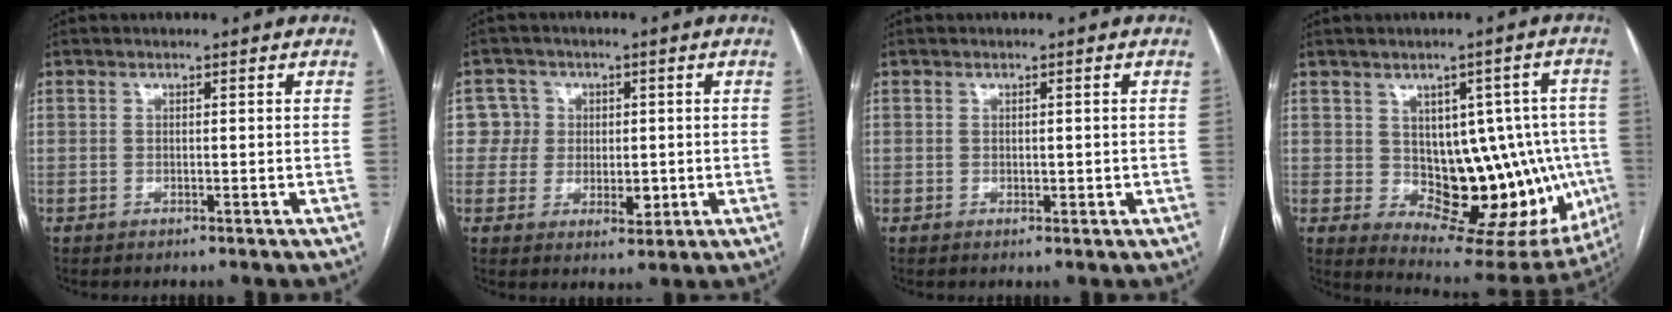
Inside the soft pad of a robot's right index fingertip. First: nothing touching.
{"total": 6.0, "force": [0.9, 5.9, 0.9], "torque": [-0.002, 0.012, 0.022]}
{"total": 1.3, "force": [0.0, 0.9, 0.9], "torque": [-0.015, 0.003, 0.005]}
{"total": 15.5, "force": [-0.8, 8.8, 12.7], "torque": [-0.138, 0.024, 0.016]}